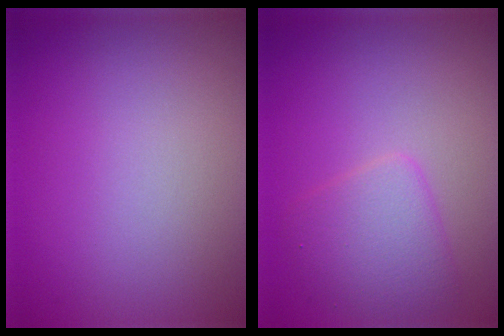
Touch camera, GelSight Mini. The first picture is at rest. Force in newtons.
{"total": 3.0, "press": 3.0, "slide": 0.2}